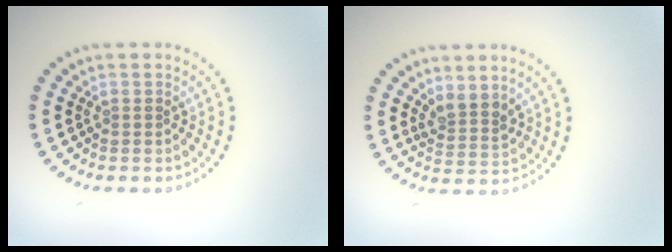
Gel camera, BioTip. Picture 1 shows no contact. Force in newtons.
{"total": 2.4, "press": 1.9, "slide": 1.5}